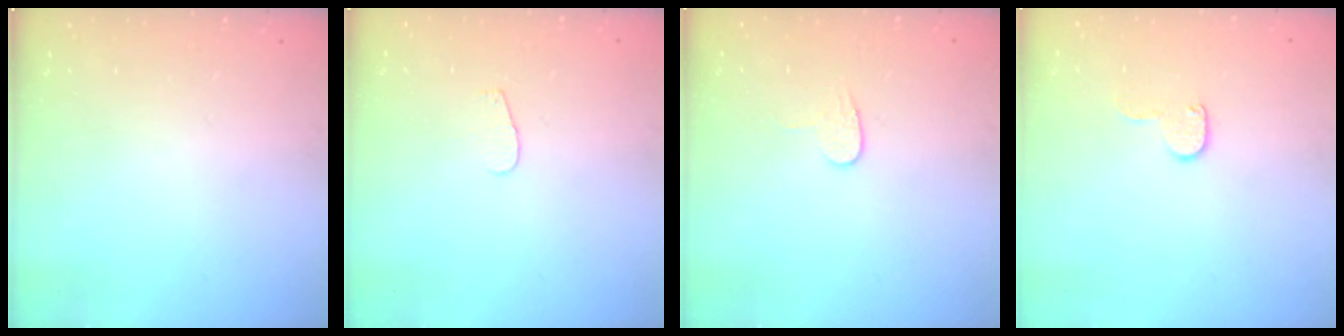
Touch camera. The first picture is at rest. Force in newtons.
{"total": 2.8, "press": 2.8, "slide": 0.2}
{"total": 5.8, "press": 5.8, "slide": 0.3}
{"total": 4.5, "press": 4.5, "slide": 0.5}